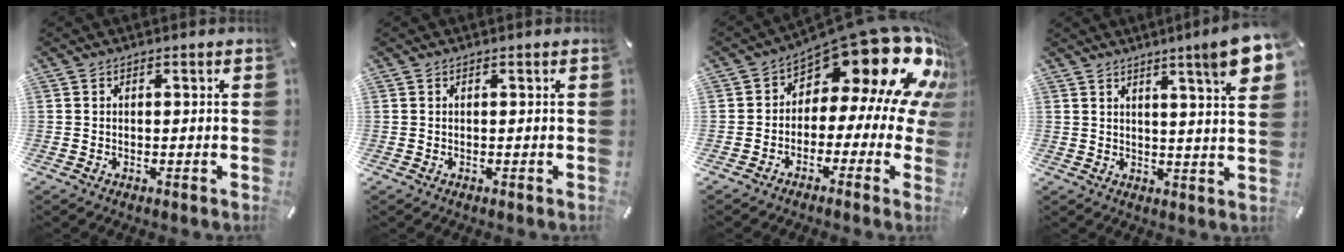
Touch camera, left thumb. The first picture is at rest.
{"total": 0.0}
{"total": 20.8, "force": [10.9, 8.8, 15.4], "torque": [-0.226, -0.083, 0.183]}
{"total": 10.2, "force": [6.0, 0.8, 8.2], "torque": [-0.117, -0.035, 0.092]}